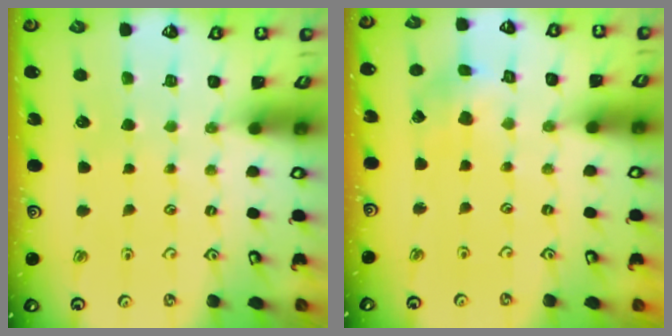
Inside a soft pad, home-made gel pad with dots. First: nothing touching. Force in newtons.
{"total": 2.7, "press": 2.7, "slide": 0.2}